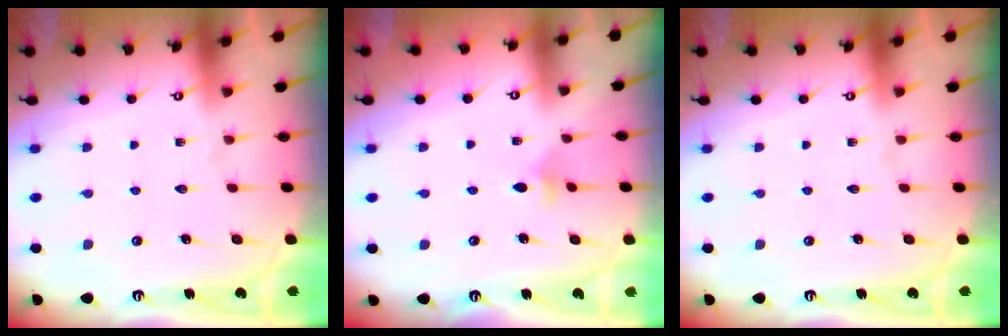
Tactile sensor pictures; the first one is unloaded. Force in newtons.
{"total": 3.8, "press": 3.7, "slide": 0.9}
{"total": 0.0}